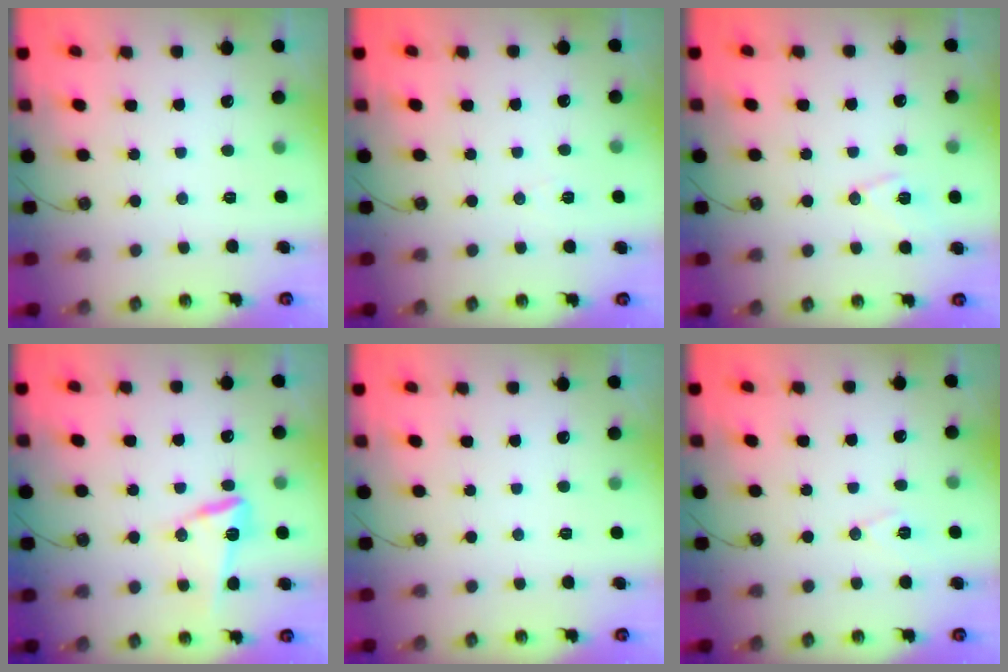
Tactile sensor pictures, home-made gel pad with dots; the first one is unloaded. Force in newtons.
{"total": 5.9, "press": 3.8, "slide": 4.5}
{"total": 8.8, "press": 8.1, "slide": 3.6}
{"total": 11.7, "press": 11.6, "slide": 1.3}
{"total": 0.0}
{"total": 8.2, "press": 7.0, "slide": 4.3}